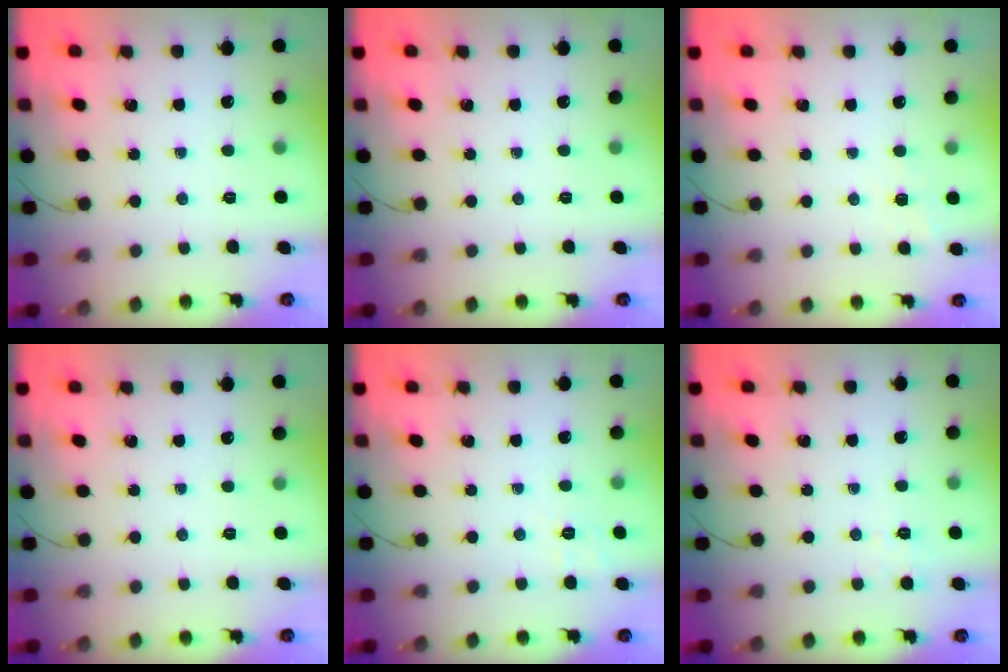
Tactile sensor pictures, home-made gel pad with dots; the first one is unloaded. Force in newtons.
{"total": 0.0}
{"total": 3.6, "press": 3.3, "slide": 1.4}
{"total": 0.0}
{"total": 2.7, "press": 2.2, "slide": 1.6}
{"total": 2.2, "press": 1.7, "slide": 1.5}